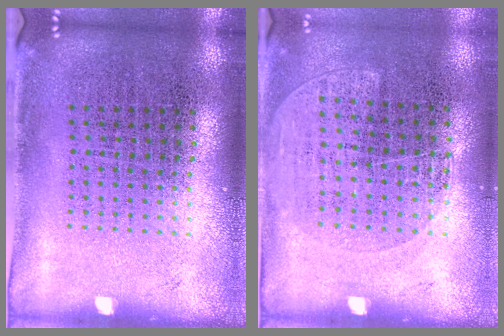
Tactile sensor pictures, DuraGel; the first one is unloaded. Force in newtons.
{"total": 1.3, "press": 1.0, "slide": 0.7}